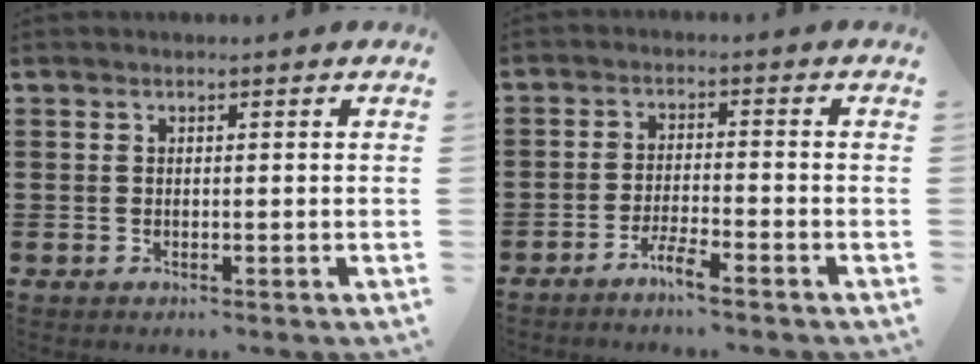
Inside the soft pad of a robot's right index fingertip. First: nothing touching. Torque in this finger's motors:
{"motor_torque": [-1.51, 0.62, -0.15, -0.16]}